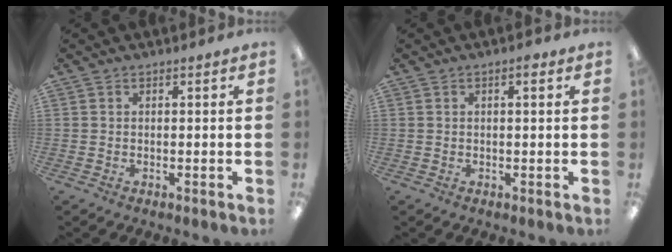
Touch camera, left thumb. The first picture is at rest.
{"total": 1.7, "force": [0.8, 0.4, 1.4], "torque": [-0.015, -0.003, 0.009]}